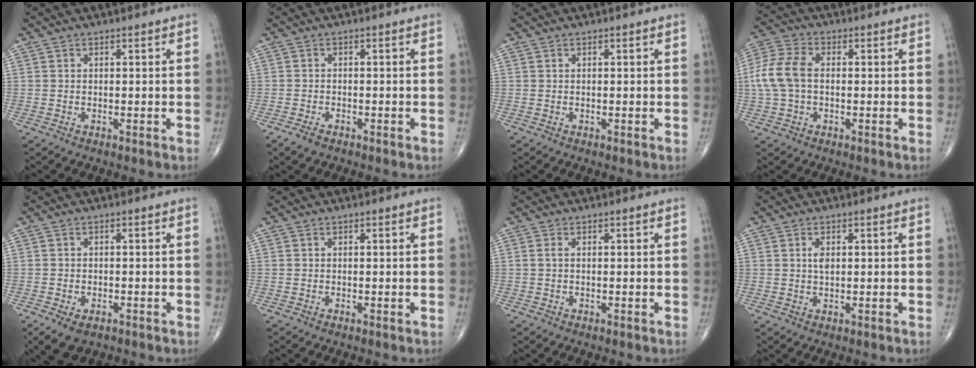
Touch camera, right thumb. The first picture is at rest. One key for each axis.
{"total": 2.2, "fx": -1.6, "fy": 1.0, "fz": 1.2, "tx": -0.028, "ty": -0.001, "tz": -0.028}
{"total": 0.0}
{"total": 9.0, "fx": 0.0, "fy": 5.7, "fz": 6.9, "tx": -0.161, "ty": 0.023, "tz": -0.007}
{"total": 5.2, "fx": -2.8, "fy": 3.1, "fz": 3.0, "tx": -0.053, "ty": 0.000, "tz": -0.042}
{"total": 0.0}
{"total": 0.8, "fx": 0.0, "fy": 0.5, "fz": 0.7, "tx": -0.016, "ty": 0.000, "tz": -0.001}
{"total": 2.1, "fx": 0.5, "fy": 1.1, "fz": 1.7, "tx": -0.030, "ty": -0.002, "tz": 0.010}